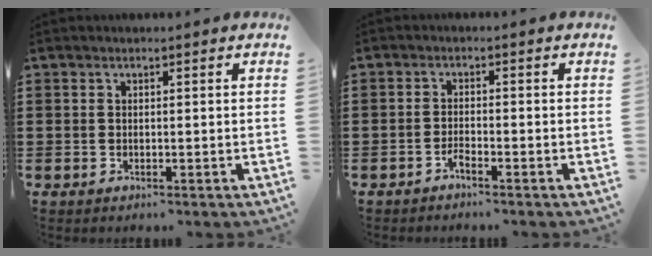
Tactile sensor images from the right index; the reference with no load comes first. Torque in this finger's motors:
{"motor_torque": [2.14, 0.00, 0.03, 0.00]}